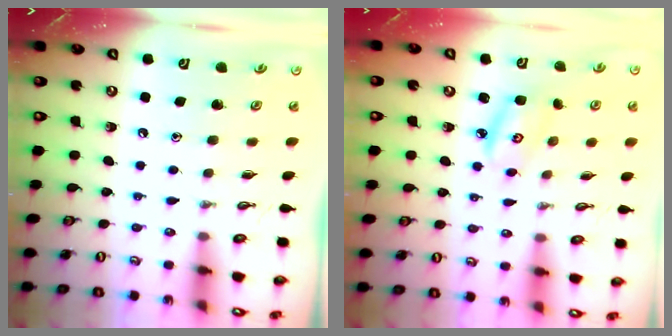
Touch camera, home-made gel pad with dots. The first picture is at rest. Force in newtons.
{"total": 4.3, "press": 4.3, "slide": 0.3}